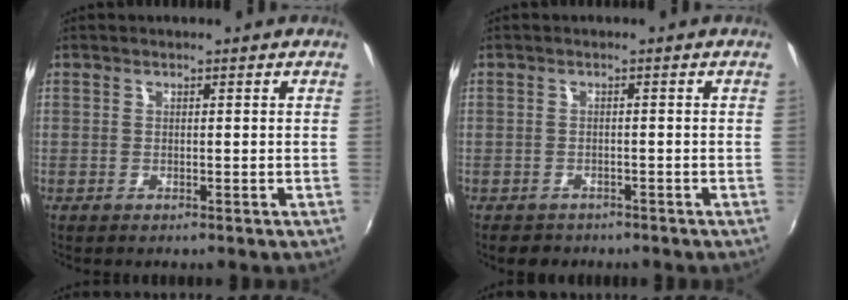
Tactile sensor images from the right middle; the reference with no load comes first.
{"total": 2.7, "force": [-2.1, 1.6, 0.5], "torque": [-0.017, -0.005, -0.035]}